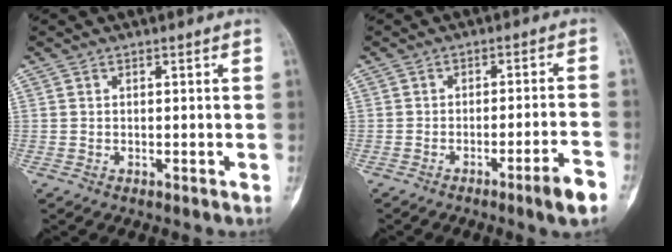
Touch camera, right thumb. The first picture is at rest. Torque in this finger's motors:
{"motor_torque": [-0.50, -0.37, 0.01, 0.32, 0.01]}